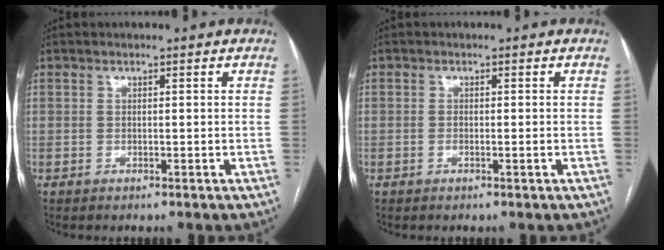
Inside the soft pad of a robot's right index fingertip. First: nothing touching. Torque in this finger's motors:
{"motor_torque": [-0.29, 0.17, -0.03, -0.01]}